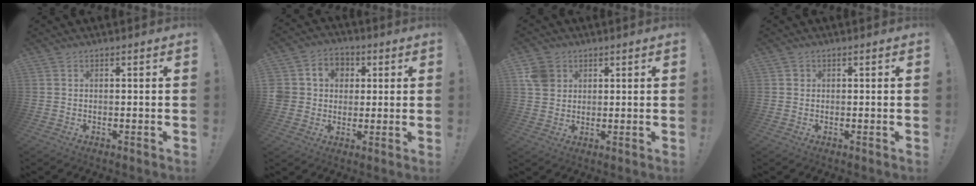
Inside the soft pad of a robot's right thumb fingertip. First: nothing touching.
{"total": 8.1, "force": [1.0, 7.7, 2.3], "torque": [-0.034, -0.004, 0.025]}
{"total": 6.8, "force": [2.6, 5.9, 2.3], "torque": [-0.046, -0.001, 0.053]}
{"total": 0.9, "force": [0.2, 0.8, 0.2], "torque": [0.002, 0.001, 0.003]}